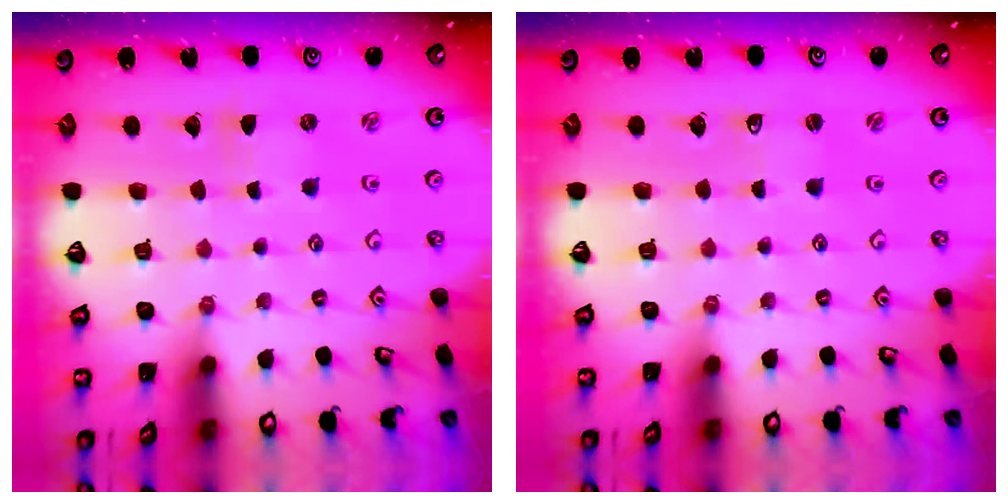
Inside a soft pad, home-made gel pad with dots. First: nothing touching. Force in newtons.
{"total": 0.8, "press": 0.7, "slide": 0.2}